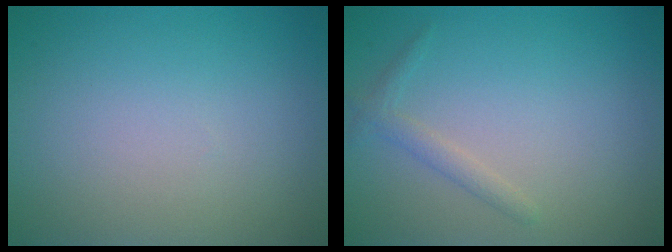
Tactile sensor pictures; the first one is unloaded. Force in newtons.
{"total": 1.3, "press": 1.3, "slide": 0.1}